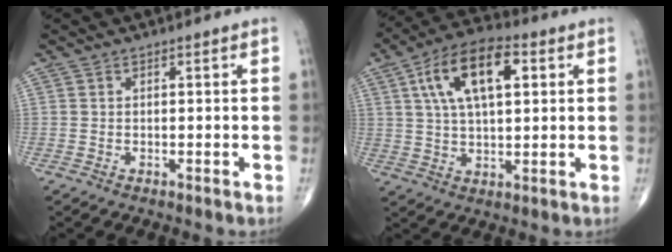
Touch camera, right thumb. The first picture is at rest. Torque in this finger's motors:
{"motor_torque": [-0.36, 2.56, 1.50, 0.84, 0.13]}